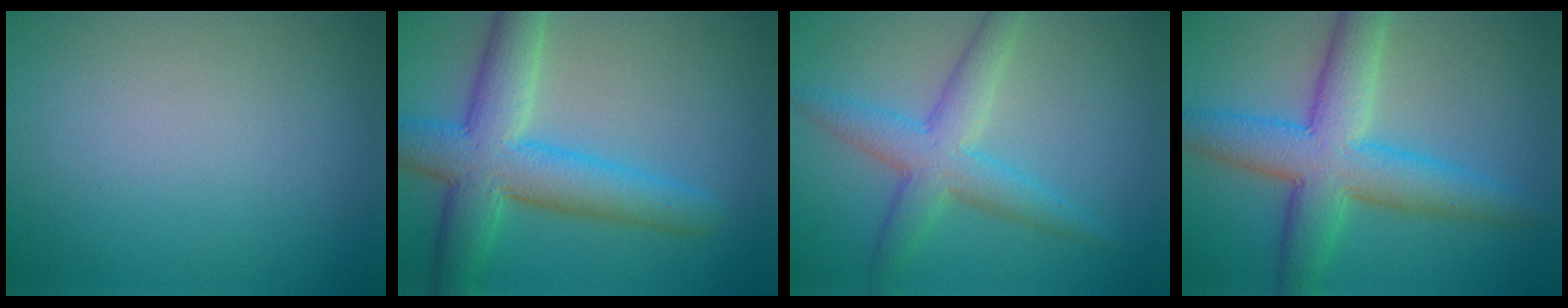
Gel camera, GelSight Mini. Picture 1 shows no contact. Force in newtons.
{"total": 7.7, "press": 7.7, "slide": 0.5}
{"total": 4.6, "press": 4.6, "slide": 0.1}
{"total": 7.8, "press": 7.8, "slide": 0.2}